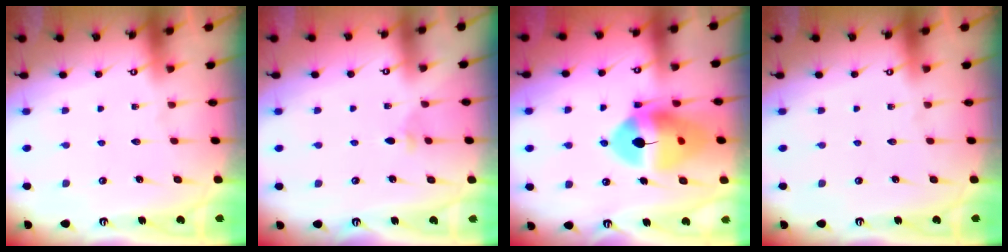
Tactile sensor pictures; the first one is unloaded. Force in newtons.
{"total": 3.2, "press": 3.2, "slide": 0.5}
{"total": 15.4, "press": 15.2, "slide": 2.1}
{"total": 0.0}